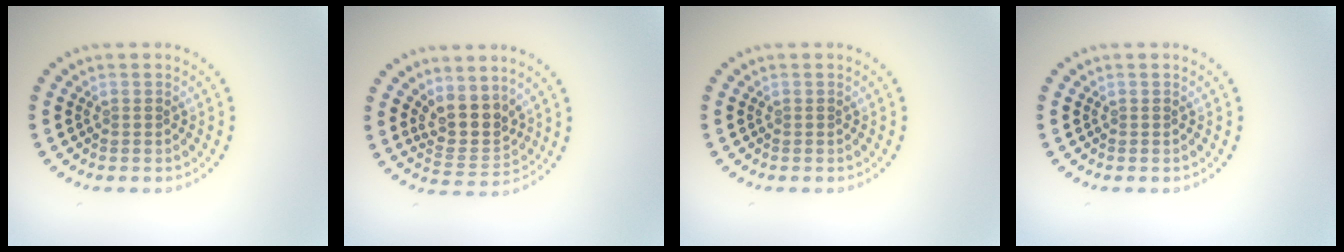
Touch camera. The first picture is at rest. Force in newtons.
{"total": 3.5, "press": 2.9, "slide": 2.1}
{"total": 0.0}
{"total": 0.0}